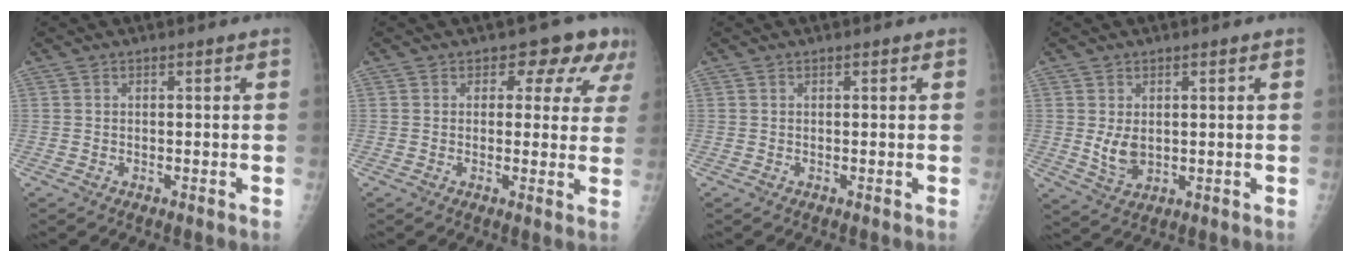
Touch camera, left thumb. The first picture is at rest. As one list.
[{"total": 7.8, "force": [4.6, 4.9, 4.1], "torque": [-0.004, -0.016, 0.036]}, {"total": 0.0}, {"total": 4.5, "force": [0.6, 3.1, 3.2], "torque": [-0.047, -0.014, 0.022]}]